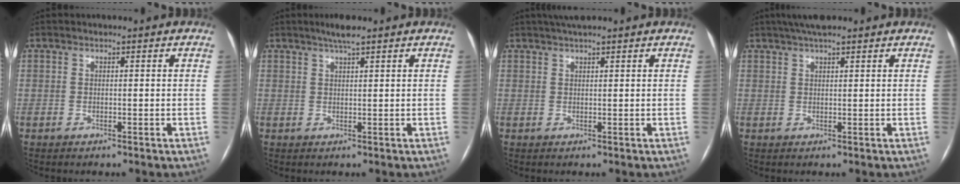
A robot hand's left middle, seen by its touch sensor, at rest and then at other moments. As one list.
[{"total": 2.7, "force": [2.0, 0.0, 1.8], "torque": [-0.039, 0.006, 0.038]}, {"total": 3.9, "force": [3.1, 0.2, 2.2], "torque": [-0.033, 0.026, 0.054]}, {"total": 5.4, "force": [4.3, 0.8, 3.2], "torque": [-0.052, 0.029, 0.072]}]